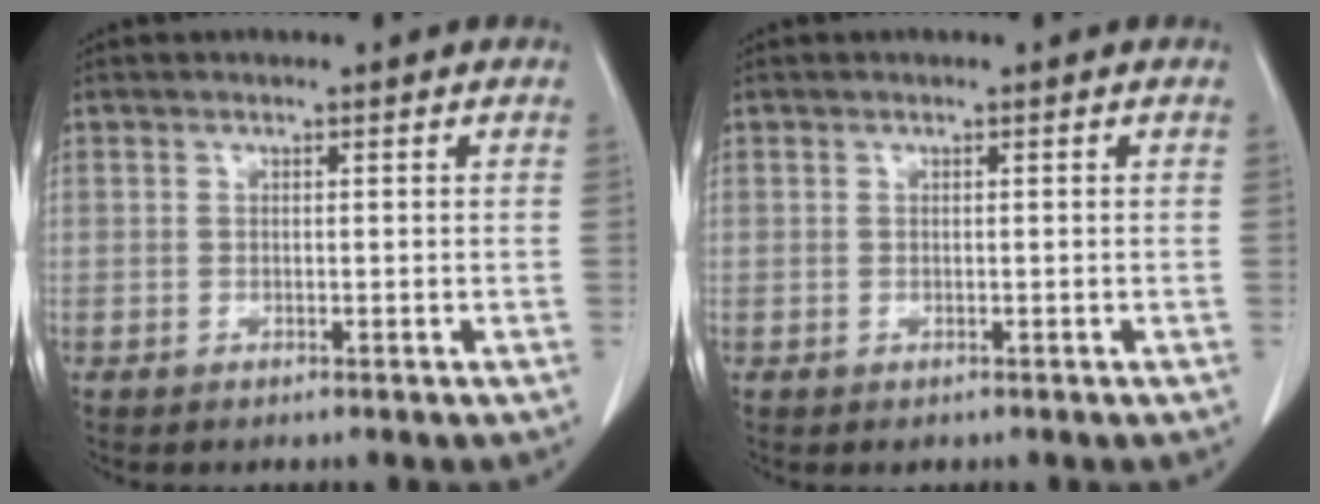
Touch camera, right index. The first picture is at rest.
{"total": 0.6, "force": [-0.3, 0.5, 0.3], "torque": [-0.001, 0.003, 0.000]}